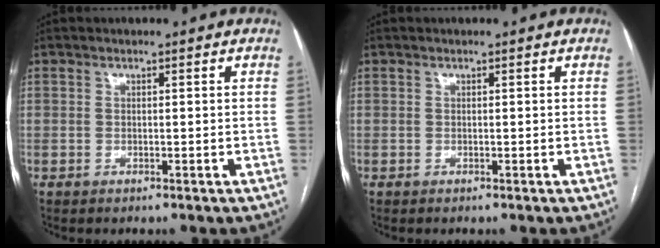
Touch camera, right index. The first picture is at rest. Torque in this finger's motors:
{"motor_torque": [0.00, 0.00, 0.00, 0.00]}